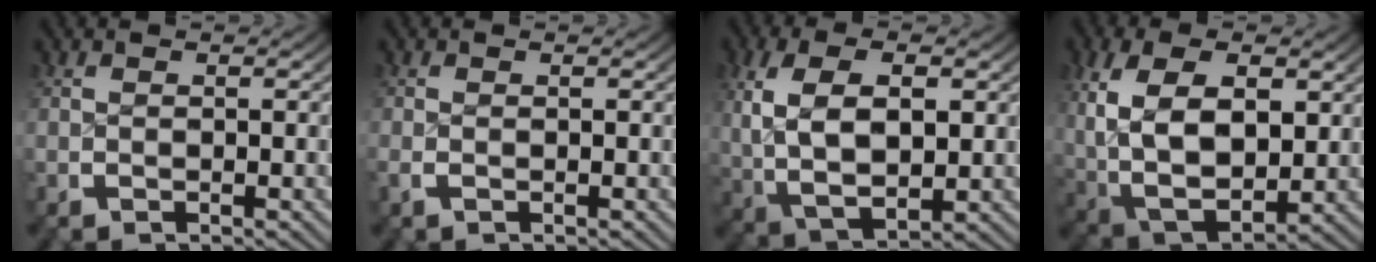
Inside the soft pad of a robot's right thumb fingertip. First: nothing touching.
{"total": 0.6, "force": [-0.3, 0.3, 0.4], "torque": [-0.015, -0.003, -0.004]}
{"total": 8.8, "force": [0.3, 5.7, 6.7], "torque": [-0.155, -0.021, 0.024]}
{"total": 11.1, "force": [-0.3, 7.8, 8.0], "torque": [-0.194, -0.042, 0.017]}